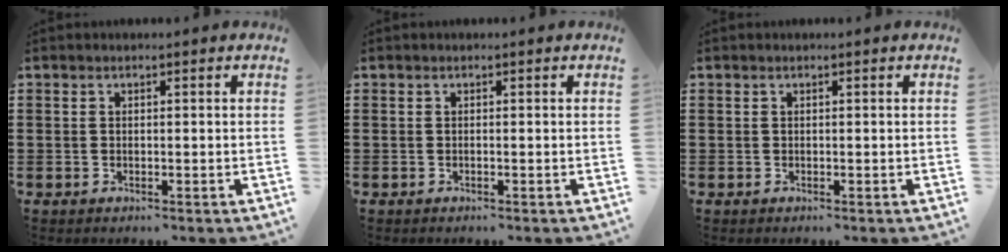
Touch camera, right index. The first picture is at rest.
{"total": 0.0}
{"total": 0.0}